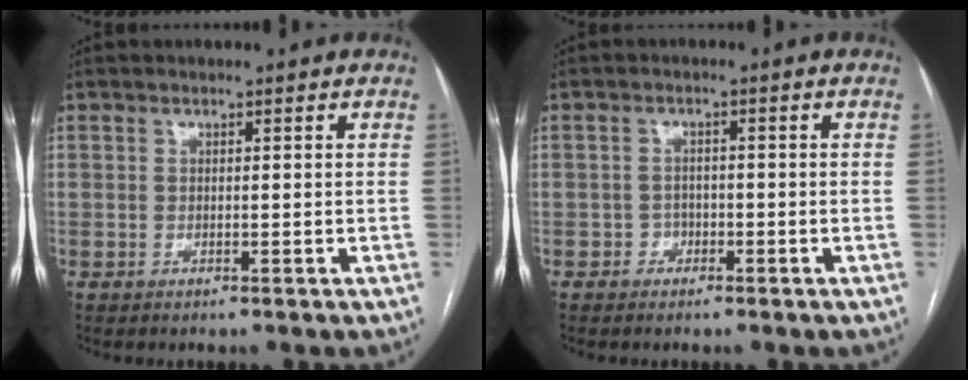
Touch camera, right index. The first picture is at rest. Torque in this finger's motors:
{"motor_torque": [0.03, -0.05, -0.06, 0.00]}